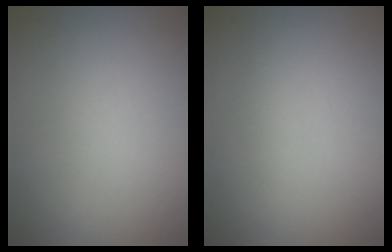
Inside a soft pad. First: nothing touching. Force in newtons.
{"total": 0.9, "press": 0.9, "slide": 0.1}